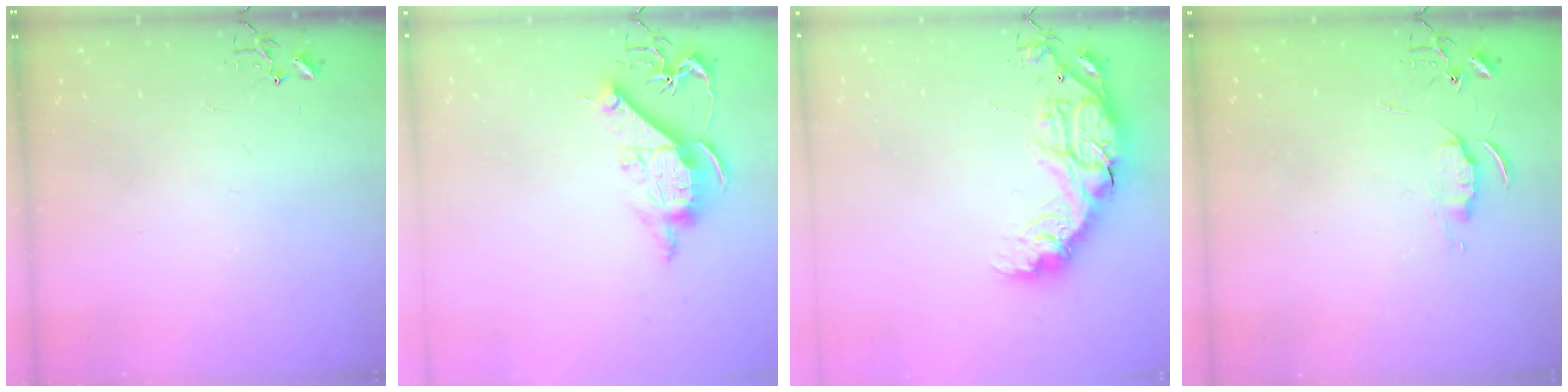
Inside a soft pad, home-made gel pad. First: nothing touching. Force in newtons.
{"total": 11.0, "press": 10.9, "slide": 1.2}
{"total": 17.2, "press": 17.2, "slide": 0.5}
{"total": 6.2, "press": 6.2, "slide": 0.7}